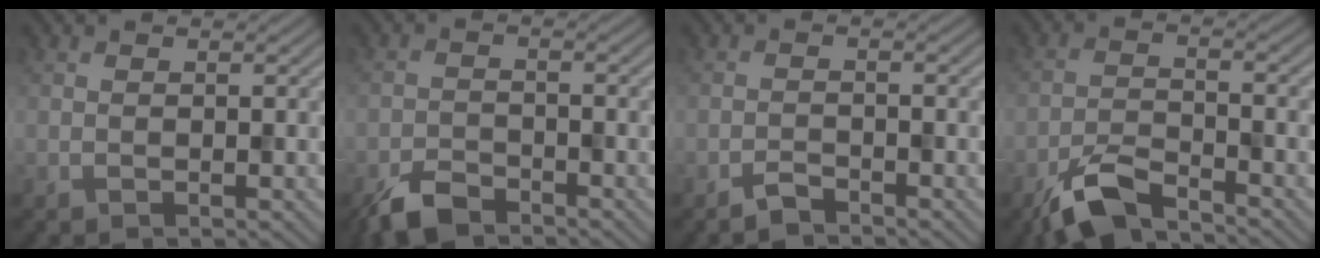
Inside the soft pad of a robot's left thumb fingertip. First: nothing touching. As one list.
[{"total": 4.5, "force": [-3.7, 1.8, 2.0], "torque": [-0.035, -0.005, -0.077]}, {"total": 1.6, "force": [-1.5, 0.2, 0.6], "torque": [-0.010, 0.002, -0.033]}, {"total": 6.0, "force": [-4.7, 1.5, 3.4], "torque": [-0.070, -0.004, -0.101]}]